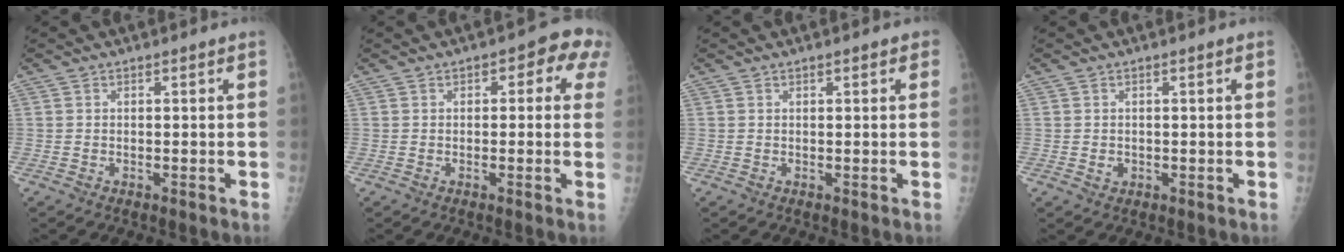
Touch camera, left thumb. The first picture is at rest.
{"total": 5.8, "force": [1.8, 3.2, 4.5], "torque": [-0.012, 0.011, 0.007]}
{"total": 1.5, "force": [0.8, 0.7, 1.1], "torque": [-0.010, 0.001, 0.009]}
{"total": 1.1, "force": [-0.1, 0.9, 0.6], "torque": [-0.007, 0.000, 0.003]}